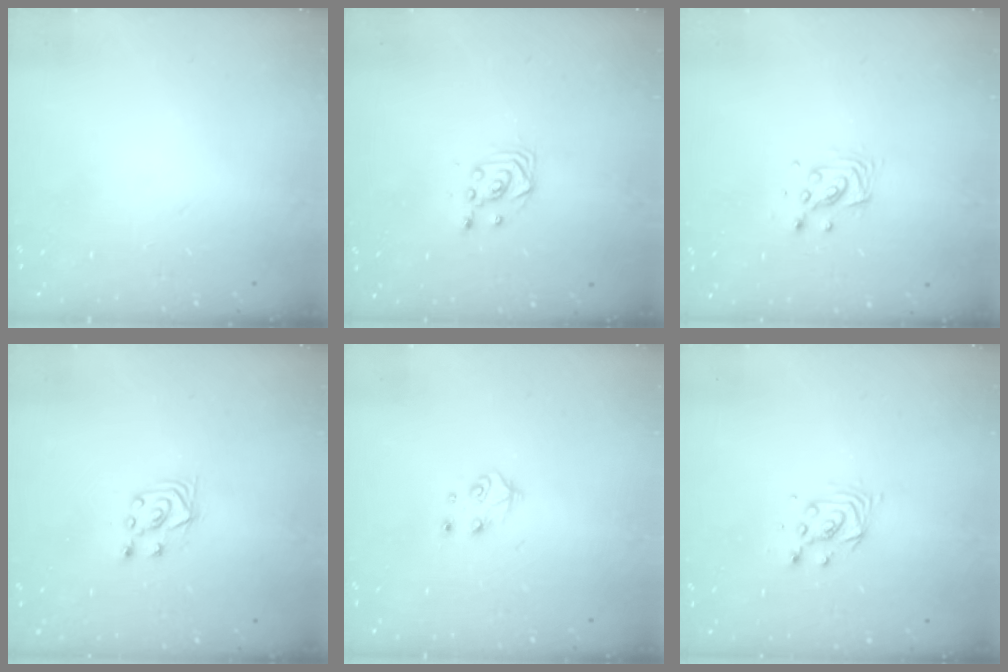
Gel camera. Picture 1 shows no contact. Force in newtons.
{"total": 3.4, "press": 3.3, "slide": 0.3}
{"total": 5.2, "press": 5.2, "slide": 0.1}
{"total": 3.8, "press": 3.7, "slide": 0.9}
{"total": 5.0, "press": 4.9, "slide": 0.5}
{"total": 4.1, "press": 4.1, "slide": 0.3}